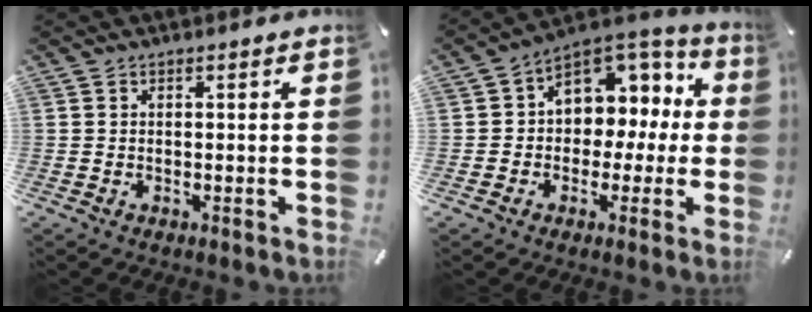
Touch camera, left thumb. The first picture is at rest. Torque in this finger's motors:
{"motor_torque": [0.58, 1.30, 0.43, 0.29, 0.27]}